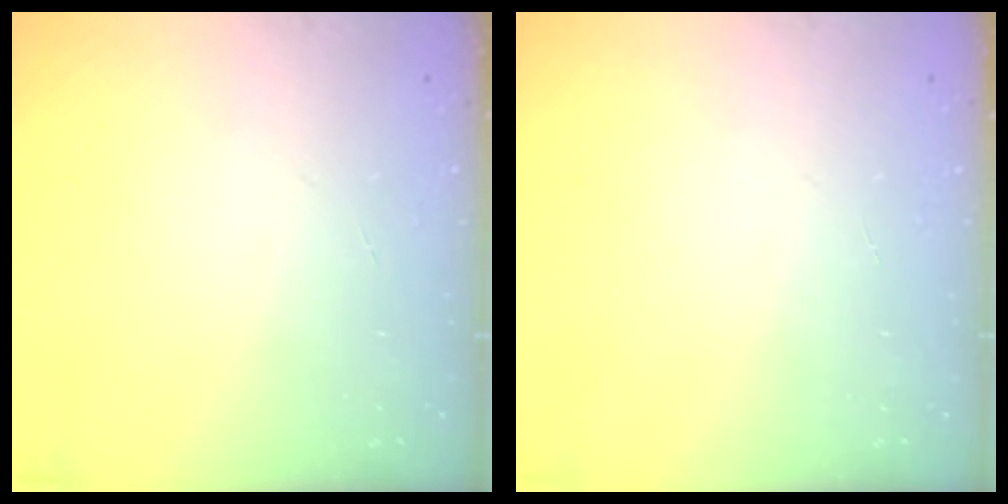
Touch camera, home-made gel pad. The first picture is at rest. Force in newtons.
{"total": 0.0}